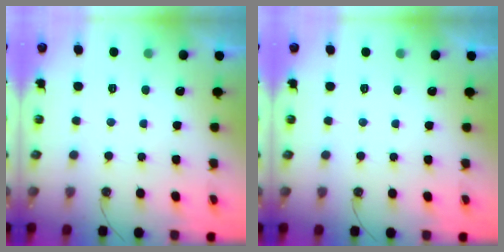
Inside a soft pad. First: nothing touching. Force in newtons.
{"total": 0.0}